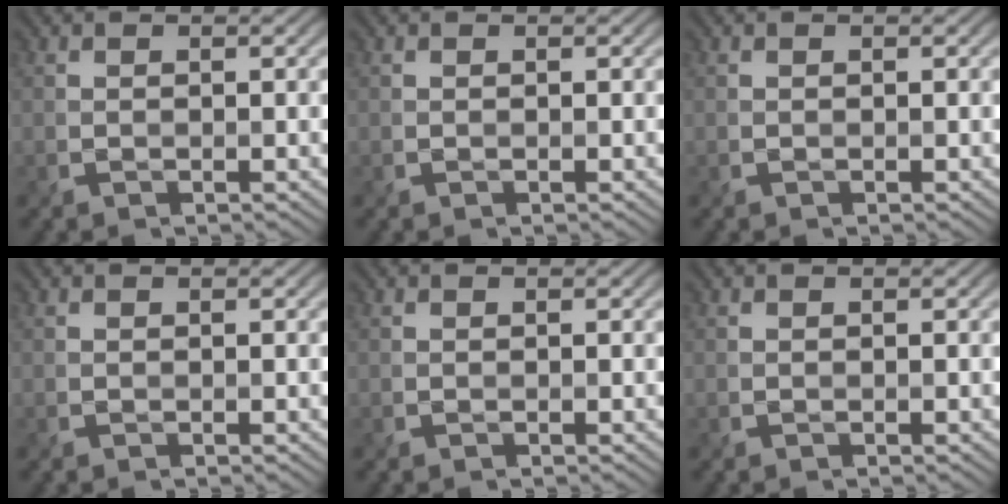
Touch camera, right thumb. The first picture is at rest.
{"total": 0.0}
{"total": 0.0}
{"total": 0.0}
{"total": 0.0}
{"total": 0.0}